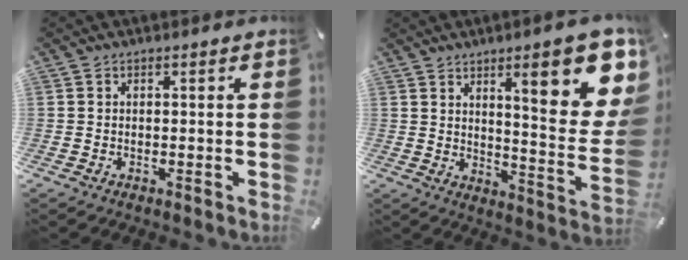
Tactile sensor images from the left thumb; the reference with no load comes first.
{"total": 19.5, "force": [9.8, 5.8, 15.8], "torque": [-0.207, -0.066, 0.144]}